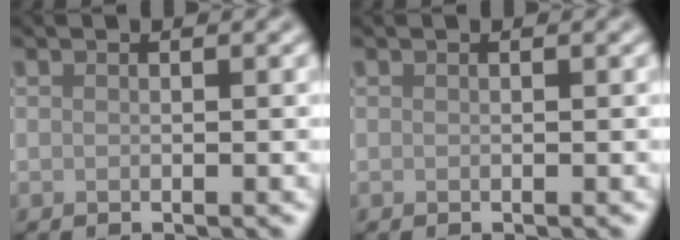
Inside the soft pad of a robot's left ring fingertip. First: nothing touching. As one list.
[{"total": 0.0}]